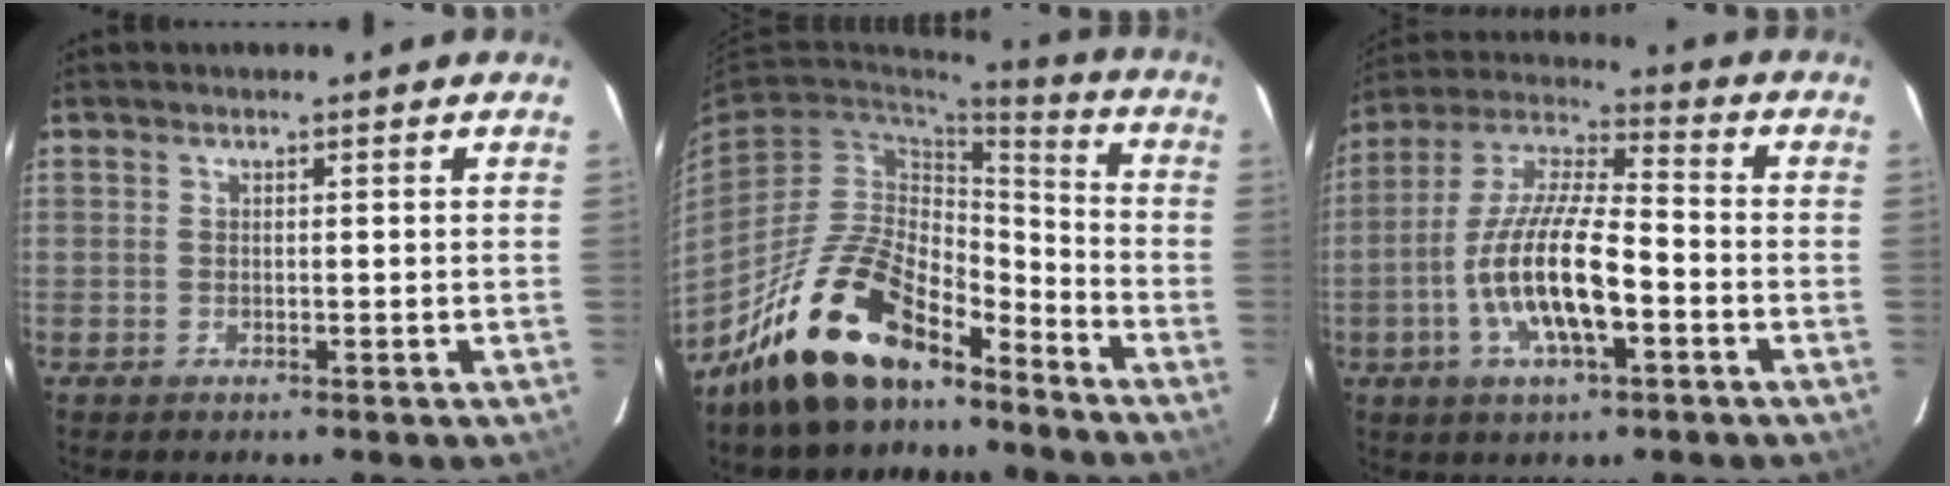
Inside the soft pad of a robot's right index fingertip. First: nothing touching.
{"total": 18.8, "force": [-14.1, 7.9, 9.5], "torque": [-0.181, 0.022, -0.238]}
{"total": 15.5, "force": [-4.8, 4.8, 14.0], "torque": [-0.281, -0.006, -0.091]}